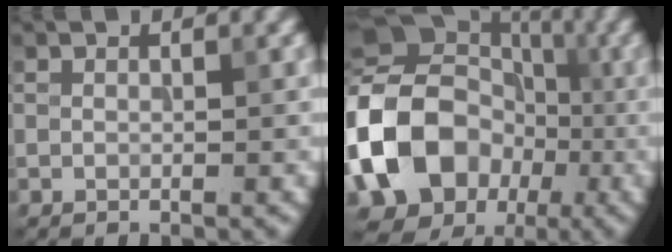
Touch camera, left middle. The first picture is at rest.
{"total": 15.0, "force": [-3.4, 12.1, 8.2], "torque": [-0.186, -0.005, -0.070]}